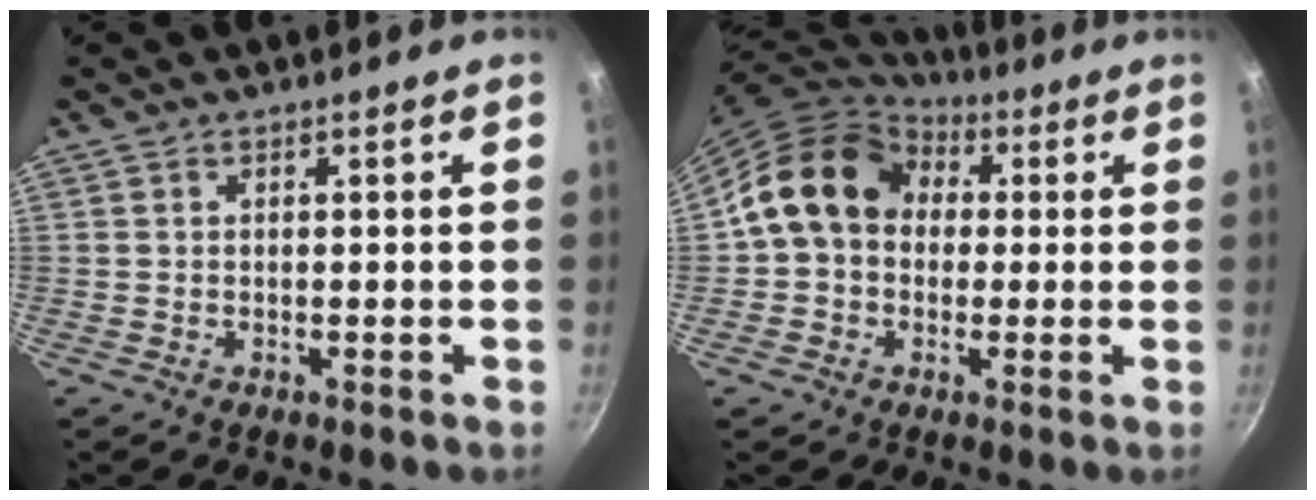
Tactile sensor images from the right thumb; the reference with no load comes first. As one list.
[{"total": 14.9, "force": [2.3, 12.0, 8.5], "torque": [-0.120, 0.034, 0.023]}]